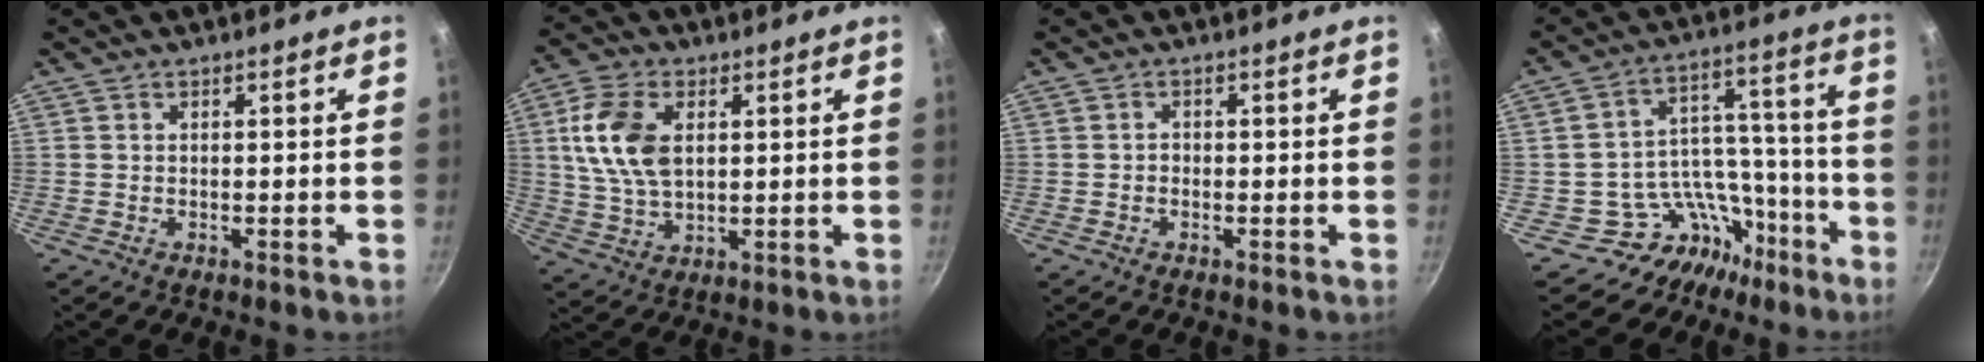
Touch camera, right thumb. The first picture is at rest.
{"total": 11.8, "force": [2.7, 7.1, 9.0], "torque": [-0.166, -0.003, 0.053]}
{"total": 0.7, "force": [-0.3, 0.6, 0.3], "torque": [-0.004, 0.003, -0.006]}
{"total": 12.7, "force": [-8.9, 9.0, 1.3], "torque": [0.060, 0.119, -0.142]}